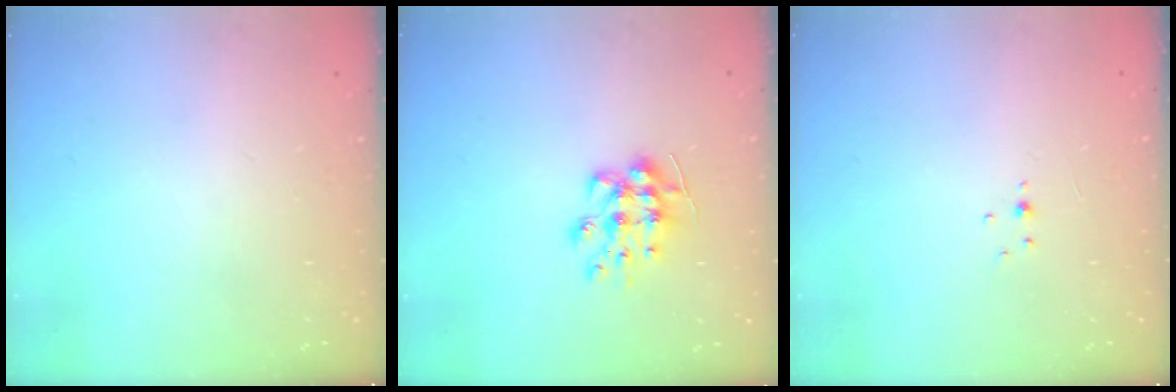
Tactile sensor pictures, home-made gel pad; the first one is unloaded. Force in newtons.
{"total": 8.9, "press": 8.9, "slide": 0.6}
{"total": 1.5, "press": 1.5, "slide": 0.3}